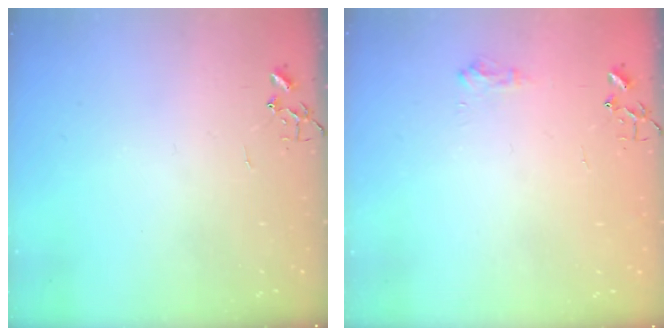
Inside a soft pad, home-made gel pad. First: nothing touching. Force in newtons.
{"total": 8.2, "press": 8.1, "slide": 0.7}